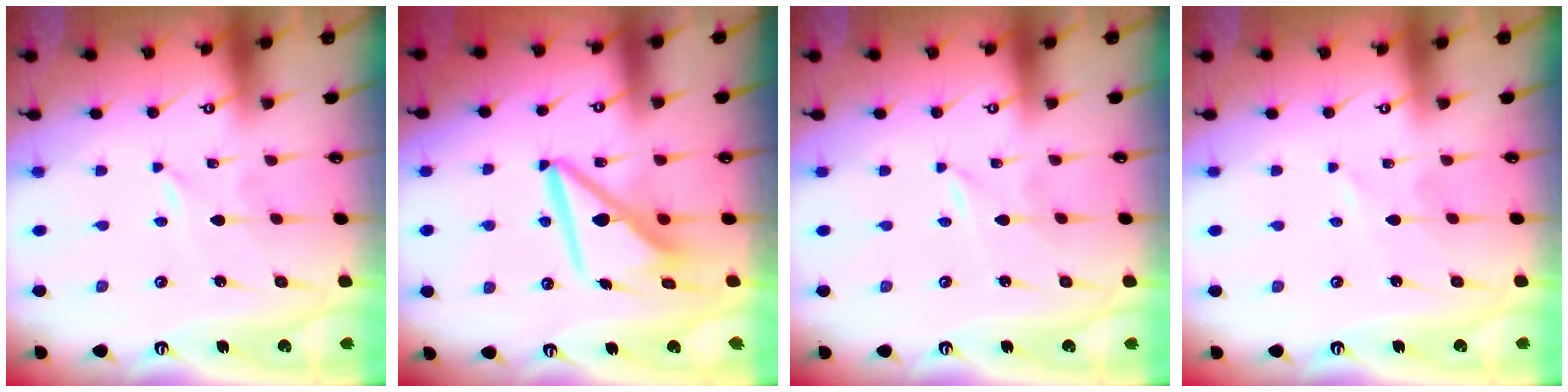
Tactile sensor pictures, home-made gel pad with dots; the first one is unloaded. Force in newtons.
{"total": 9.9, "press": 9.8, "slide": 1.3}
{"total": 0.0}
{"total": 1.7, "press": 1.7, "slide": 0.3}